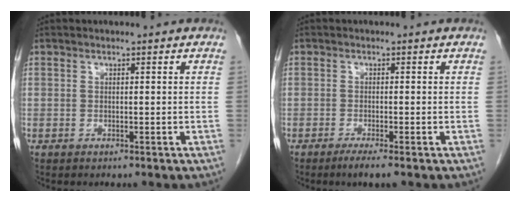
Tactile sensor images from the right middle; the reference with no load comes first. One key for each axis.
{"total": 2.3, "fx": -1.5, "fy": -0.3, "fz": 1.7, "tx": -0.038, "ty": -0.010, "tz": -0.028}